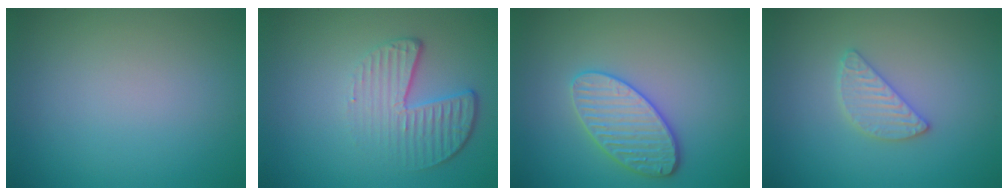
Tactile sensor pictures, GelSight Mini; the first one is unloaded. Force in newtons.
{"total": 4.5, "press": 3.0, "slide": 3.3}
{"total": 3.8, "press": 3.5, "slide": 1.4}
{"total": 2.4, "press": 2.3, "slide": 0.3}